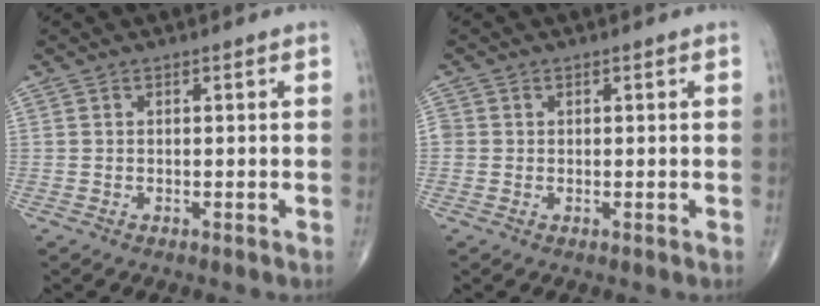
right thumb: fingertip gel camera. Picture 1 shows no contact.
{"total": 1.4, "force": [0.1, 1.3, 0.3], "torque": [0.005, 0.003, 0.001]}